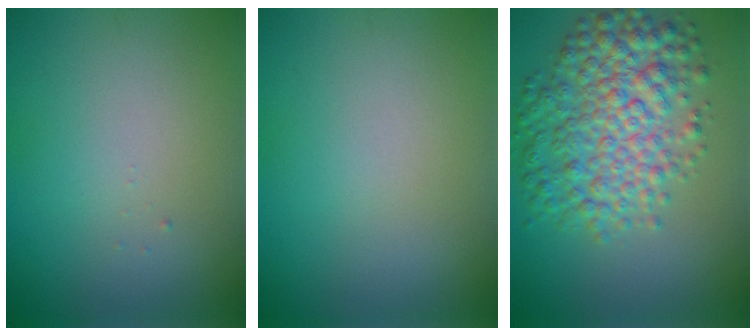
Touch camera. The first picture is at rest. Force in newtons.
{"total": 0.0}
{"total": 7.2, "press": 7.2, "slide": 0.1}